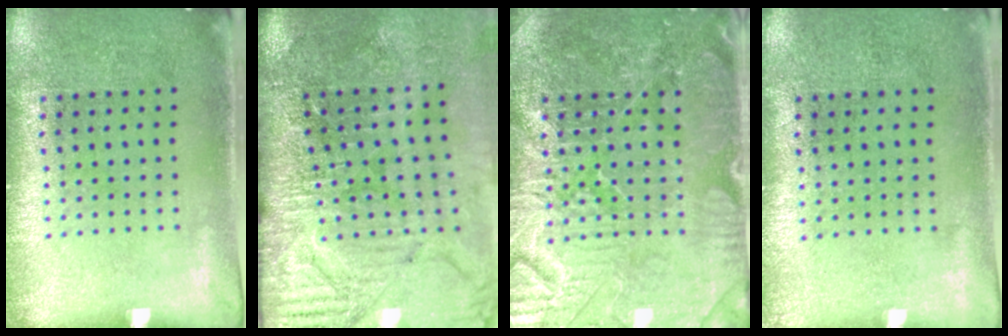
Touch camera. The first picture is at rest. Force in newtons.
{"total": 4.7, "press": 4.0, "slide": 2.5}
{"total": 4.7, "press": 4.6, "slide": 0.9}
{"total": 0.0}